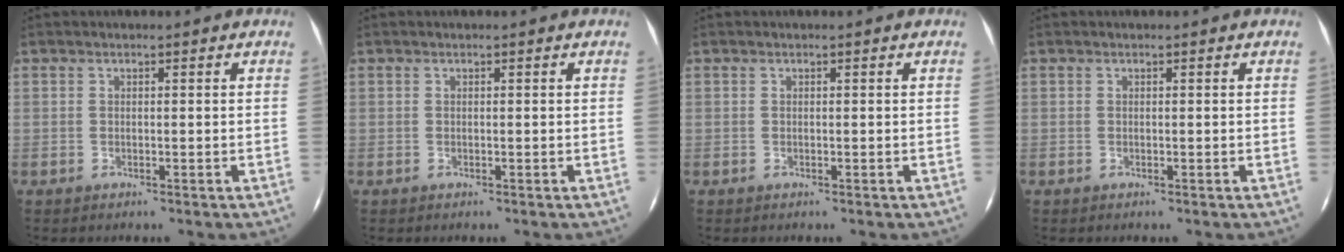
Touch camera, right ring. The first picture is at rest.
{"total": 0.0}
{"total": 0.0}
{"total": 0.0}